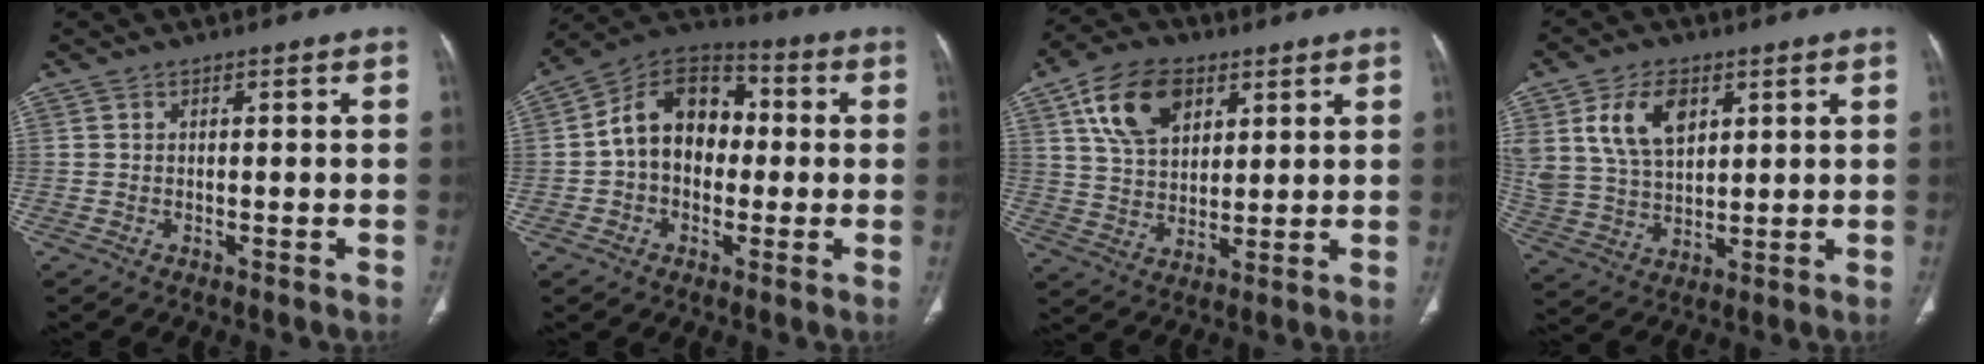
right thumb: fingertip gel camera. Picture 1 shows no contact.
{"total": 14.1, "force": [0.2, 10.4, 9.5], "torque": [-0.123, 0.038, -0.013]}
{"total": 13.3, "force": [6.1, 8.3, 8.4], "torque": [-0.128, -0.014, 0.112]}
{"total": 12.6, "force": [5.2, 7.9, 8.3], "torque": [-0.140, -0.015, 0.109]}